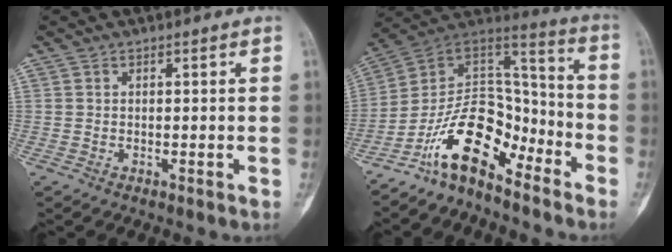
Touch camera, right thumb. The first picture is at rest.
{"total": 15.2, "force": [-10.0, 7.6, 8.7], "torque": [-0.118, 0.108, -0.188]}